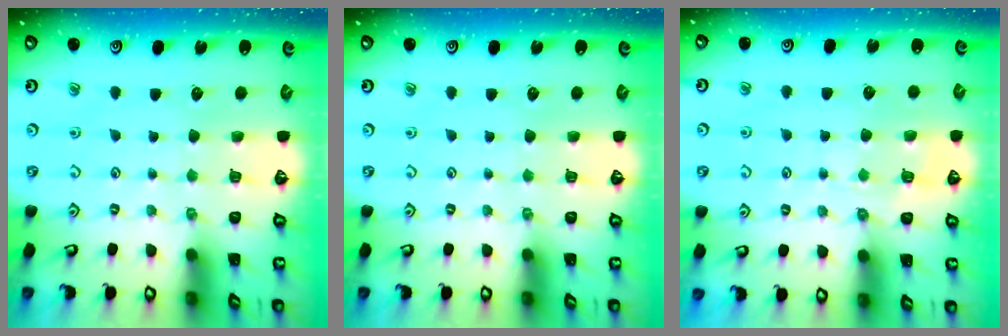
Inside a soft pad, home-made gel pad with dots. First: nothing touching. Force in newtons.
{"total": 0.0}
{"total": 5.6, "press": 5.5, "slide": 0.9}